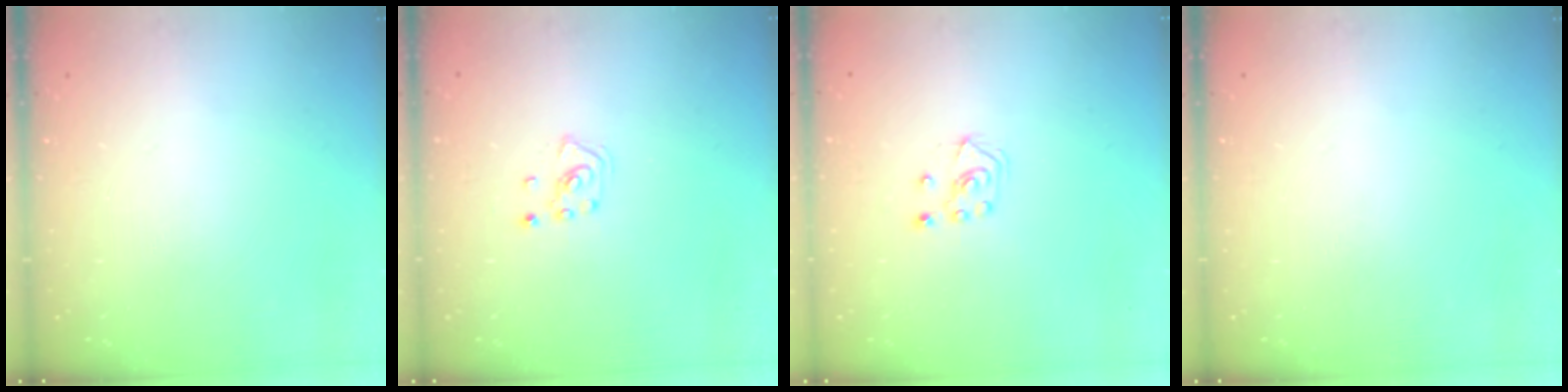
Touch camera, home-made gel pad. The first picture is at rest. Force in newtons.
{"total": 2.6, "press": 2.6, "slide": 0.5}
{"total": 3.8, "press": 3.8, "slide": 0.3}
{"total": 0.0}